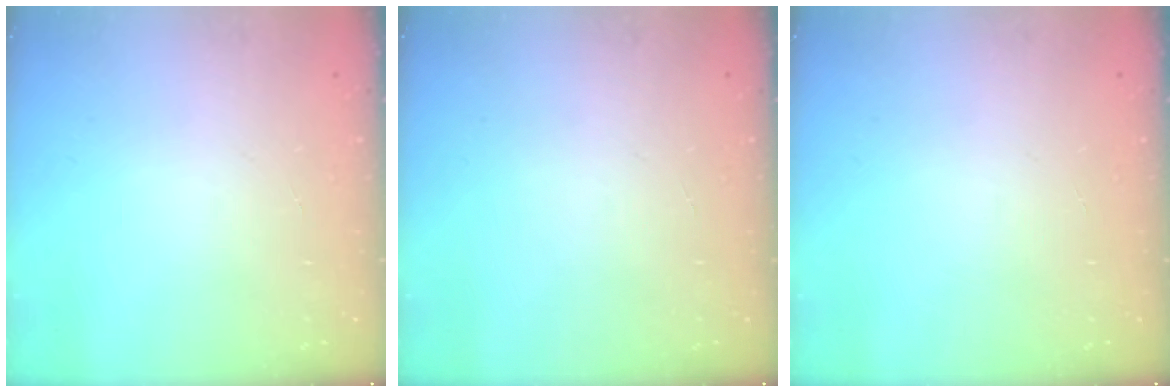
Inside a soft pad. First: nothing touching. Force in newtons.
{"total": 0.0}
{"total": 0.0}